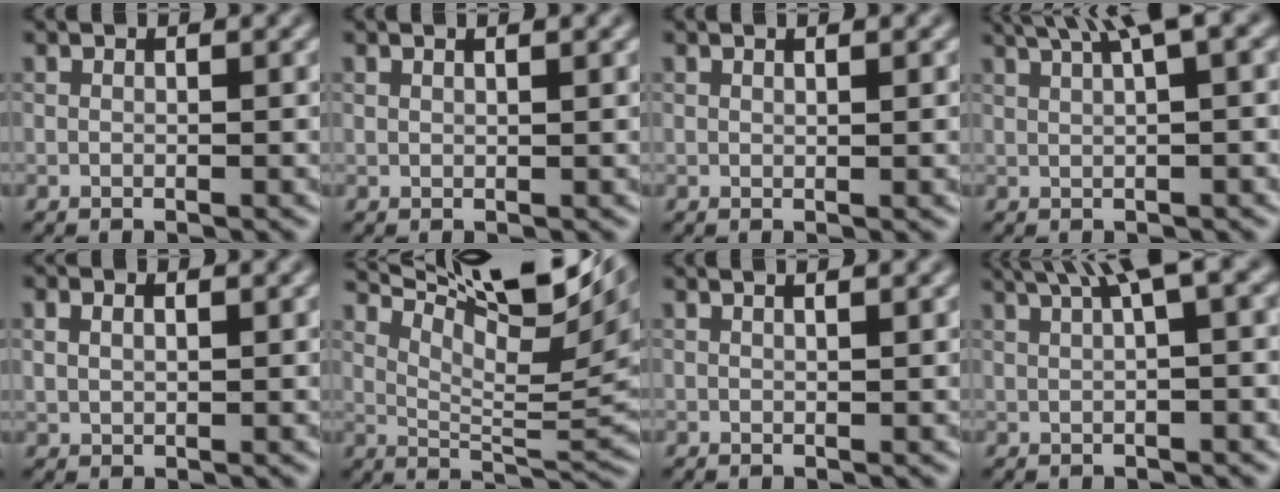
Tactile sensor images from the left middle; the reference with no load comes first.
{"total": 1.0, "force": [0.6, 0.4, 0.6], "torque": [0.002, 0.007, 0.001]}
{"total": 1.1, "force": [0.6, 0.4, 0.8], "torque": [-0.005, 0.007, 0.001]}
{"total": 5.2, "force": [3.2, 0.6, 4.0], "torque": [-0.060, 0.024, 0.053]}
{"total": 0.9, "force": [0.2, 0.5, 0.7], "torque": [-0.021, 0.001, 0.018]}
{"total": 12.4, "force": [8.3, 2.7, 8.9], "torque": [-0.153, 0.015, 0.152]}
{"total": 1.6, "force": [1.0, 0.7, 1.1], "torque": [0.008, 0.012, -0.006]}
{"total": 5.3, "force": [2.8, 0.8, 4.4], "torque": [-0.061, 0.026, 0.048]}